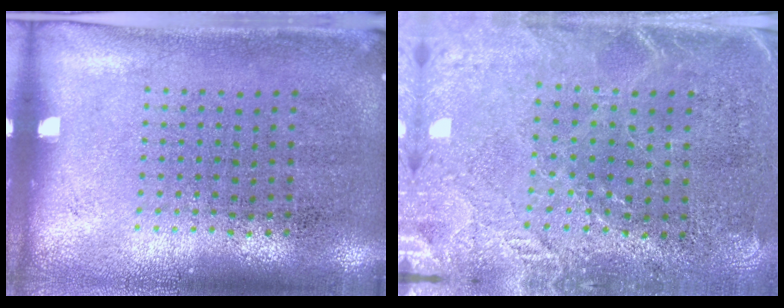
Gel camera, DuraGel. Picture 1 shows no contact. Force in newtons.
{"total": 2.9, "press": 2.7, "slide": 1.0}